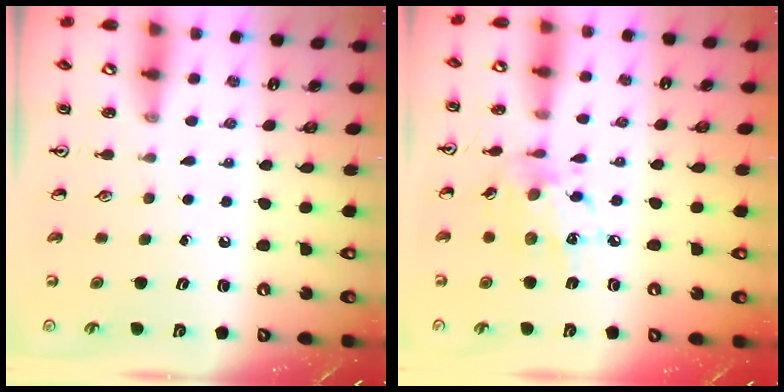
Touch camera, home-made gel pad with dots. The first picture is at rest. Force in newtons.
{"total": 11.8, "press": 11.8, "slide": 0.8}